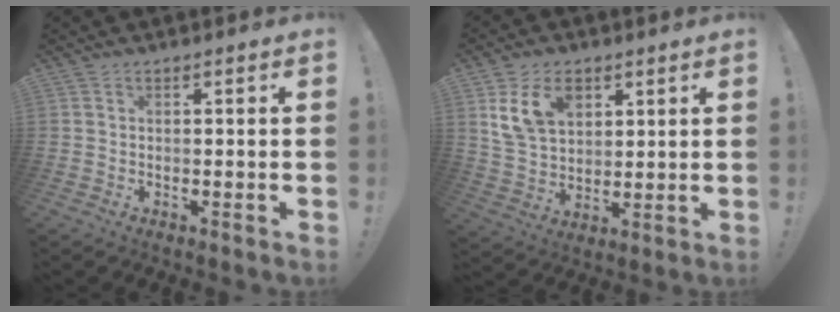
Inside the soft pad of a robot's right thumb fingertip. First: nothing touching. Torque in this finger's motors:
{"motor_torque": [0.63, 2.51, 0.52, 0.66, 0.08]}